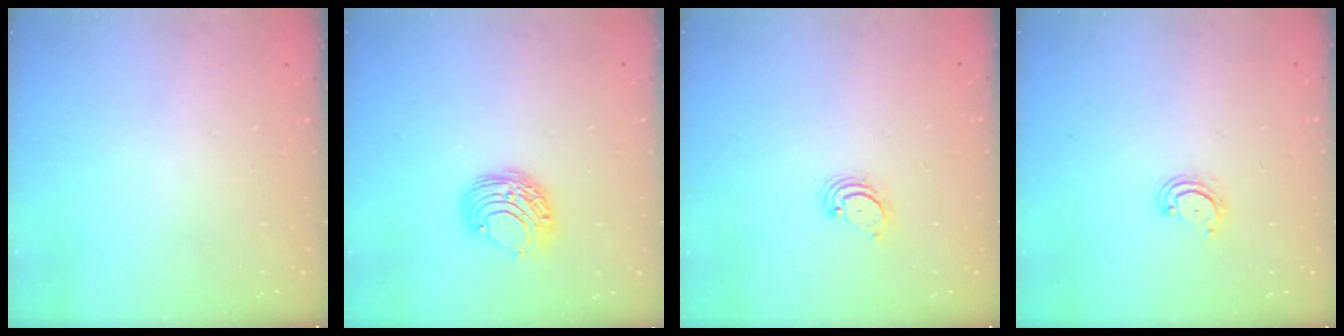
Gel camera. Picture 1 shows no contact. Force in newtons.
{"total": 8.5, "press": 8.5, "slide": 0.4}
{"total": 2.7, "press": 2.7, "slide": 0.3}
{"total": 3.9, "press": 3.9, "slide": 0.3}